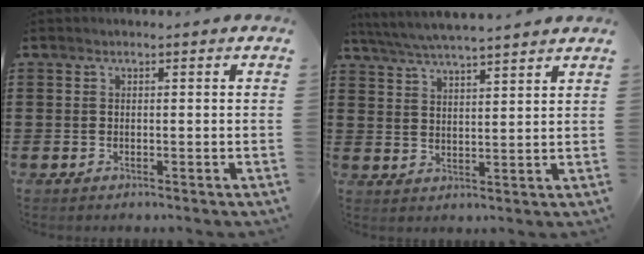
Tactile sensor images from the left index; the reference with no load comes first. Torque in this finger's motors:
{"motor_torque": [1.57, -0.57, 0.31, 0.19]}